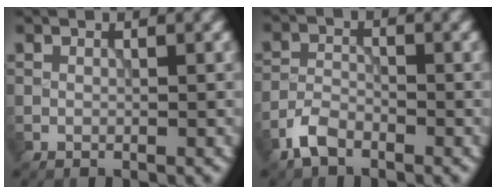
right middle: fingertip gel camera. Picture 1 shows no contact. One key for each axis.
{"total": 2.7, "fx": -2.0, "fy": 1.2, "fz": 1.3, "tx": -0.025, "ty": 0.004, "tz": -0.048}